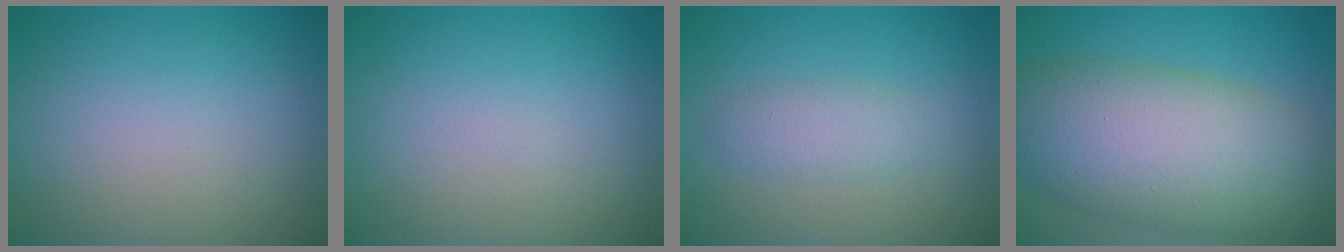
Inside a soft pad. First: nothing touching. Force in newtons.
{"total": 0.0}
{"total": 2.0, "press": 2.0, "slide": 0.1}
{"total": 11.4, "press": 11.4, "slide": 0.6}